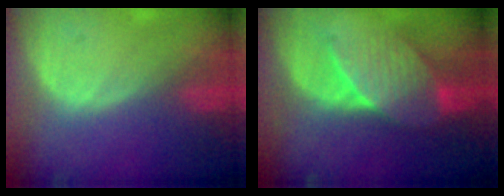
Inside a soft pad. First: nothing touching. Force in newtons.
{"total": 7.5, "press": 7.4, "slide": 1.4}